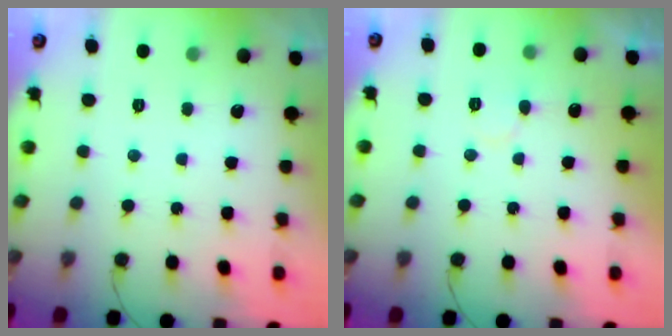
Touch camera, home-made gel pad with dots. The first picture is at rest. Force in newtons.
{"total": 6.0, "press": 6.0, "slide": 0.3}